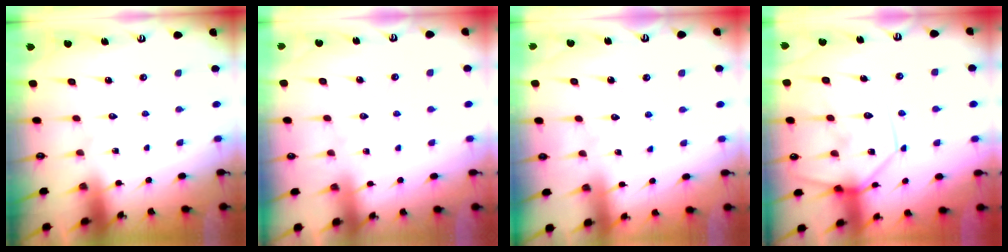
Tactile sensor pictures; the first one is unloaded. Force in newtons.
{"total": 1.9, "press": 1.8, "slide": 0.4}
{"total": 3.6, "press": 3.5, "slide": 0.4}
{"total": 13.8, "press": 13.7, "slide": 1.3}